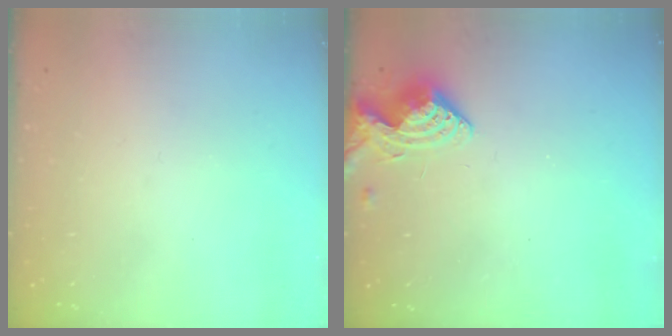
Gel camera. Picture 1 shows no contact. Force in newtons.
{"total": 8.6, "press": 8.6, "slide": 0.5}